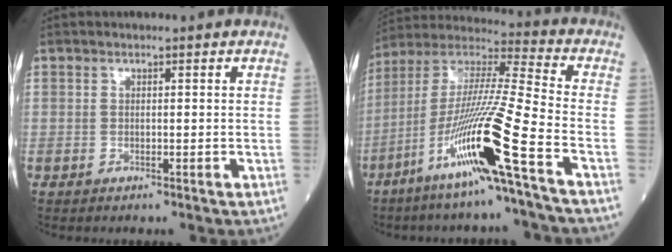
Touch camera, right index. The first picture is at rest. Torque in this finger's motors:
{"motor_torque": [1.93, -0.21, 1.06, 0.21]}